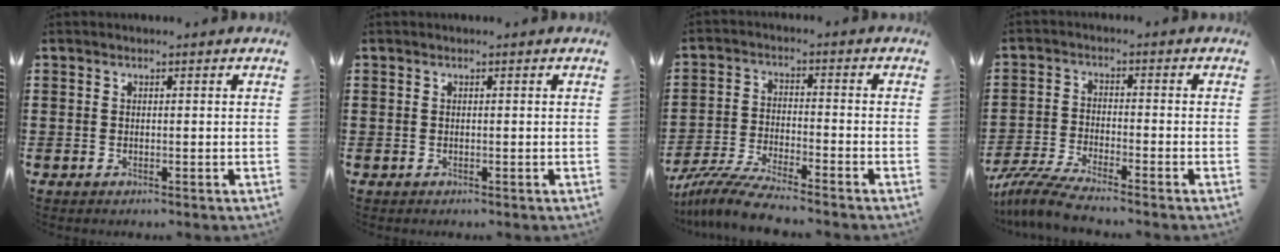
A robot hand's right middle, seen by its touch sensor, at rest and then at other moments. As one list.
[{"total": 0.0}, {"total": 6.8, "force": [-6.2, 0.1, 2.7], "torque": [-0.066, -0.011, -0.123]}, {"total": 5.6, "force": [-5.1, 0.0, 2.3], "torque": [-0.072, -0.021, -0.105]}]